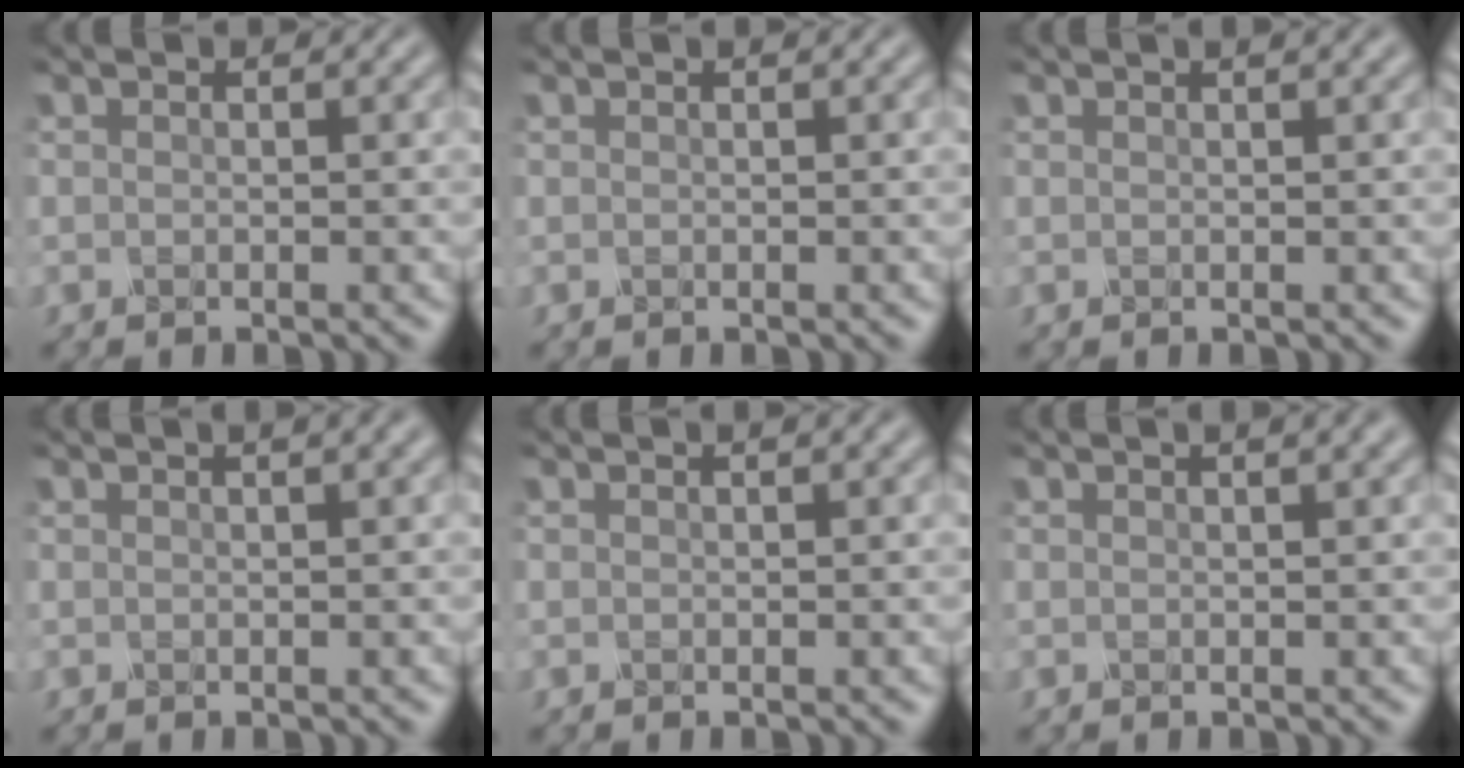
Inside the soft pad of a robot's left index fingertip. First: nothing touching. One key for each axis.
{"total": 0.0}
{"total": 1.5, "fx": 1.0, "fy": 0.5, "fz": 1.0, "tx": -0.011, "ty": 0.003, "tz": 0.004}
{"total": 2.1, "fx": 1.2, "fy": 0.6, "fz": 1.6, "tx": -0.013, "ty": 0.007, "tz": 0.004}
{"total": 0.6, "fx": 0.3, "fy": 0.1, "fz": 0.5, "tx": -0.010, "ty": 0.001, "tz": 0.002}
{"total": 2.8, "fx": 1.6, "fy": 1.0, "fz": 2.0, "tx": -0.011, "ty": 0.010, "tz": 0.003}